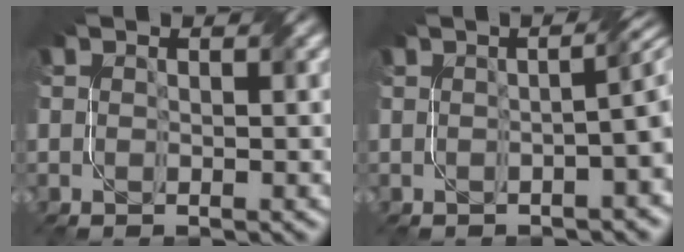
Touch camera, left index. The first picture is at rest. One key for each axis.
{"total": 5.0, "fx": -0.5, "fy": 1.9, "fz": 4.6, "tx": -0.027, "ty": 0.012, "tz": -0.008}